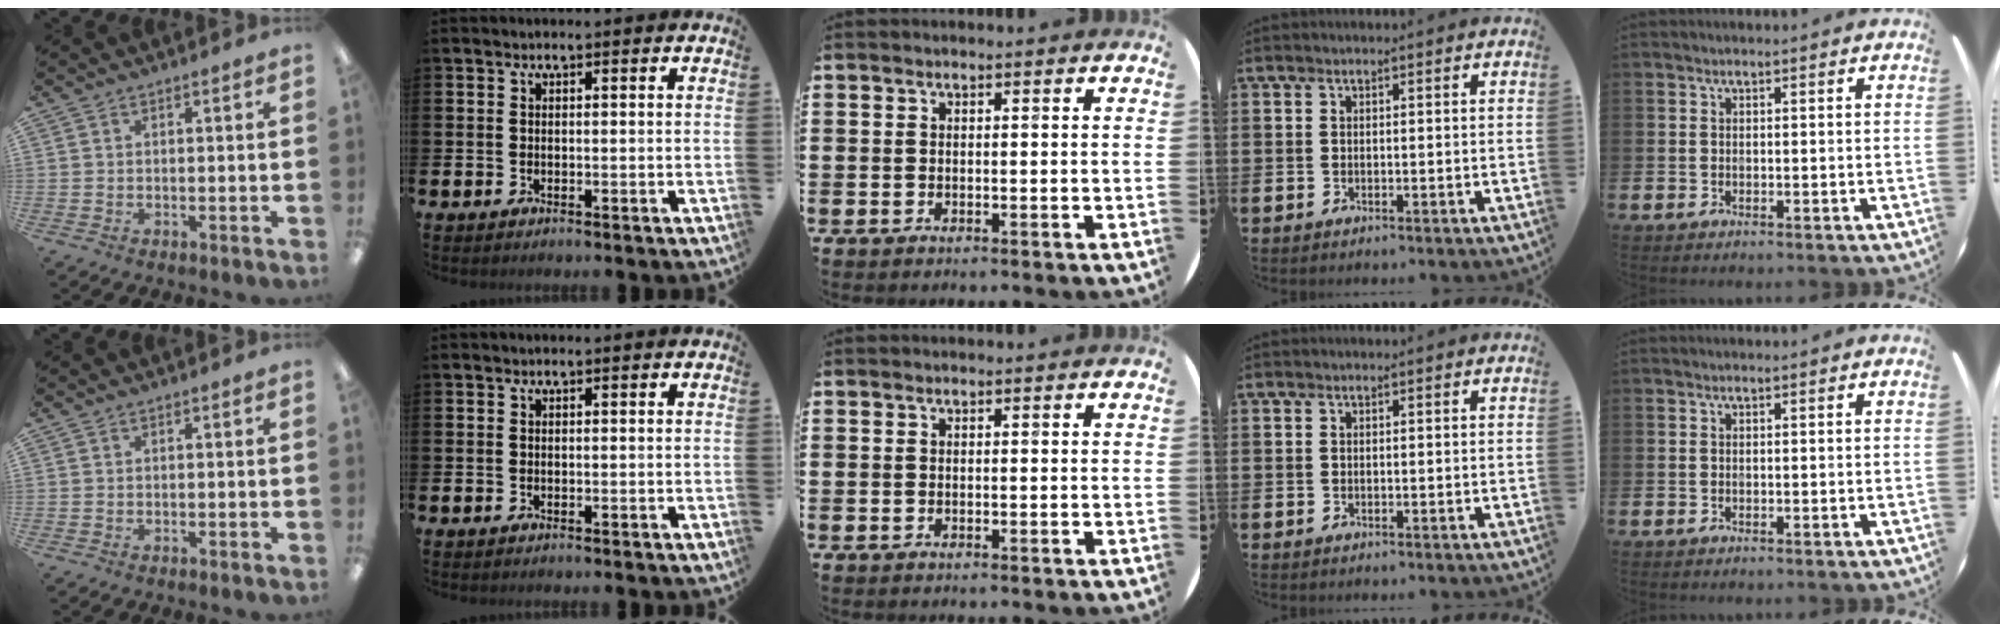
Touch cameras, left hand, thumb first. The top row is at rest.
{}